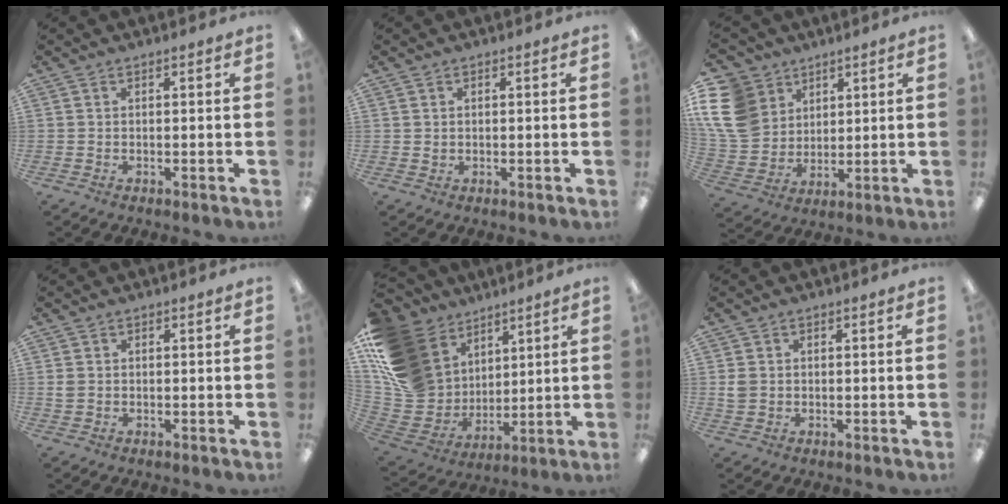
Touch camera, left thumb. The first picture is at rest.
{"total": 0.8, "force": [0.4, 0.7, 0.1], "torque": [-0.003, 0.006, 0.006]}
{"total": 14.5, "force": [5.7, 11.9, 6.0], "torque": [-0.150, -0.026, 0.113]}
{"total": 1.4, "force": [0.1, 1.2, 0.7], "torque": [-0.014, 0.005, 0.000]}
{"total": 20.2, "force": [8.8, 16.0, 8.7], "torque": [-0.192, -0.044, 0.186]}
{"total": 2.6, "force": [0.2, 2.3, 1.2], "torque": [-0.014, 0.002, 0.002]}